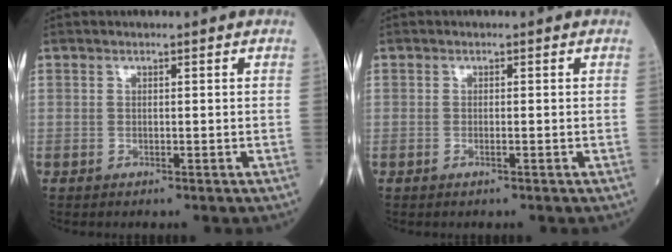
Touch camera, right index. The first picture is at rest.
{"total": 0.8, "force": [-0.4, 0.0, 0.7], "torque": [-0.014, -0.001, -0.007]}